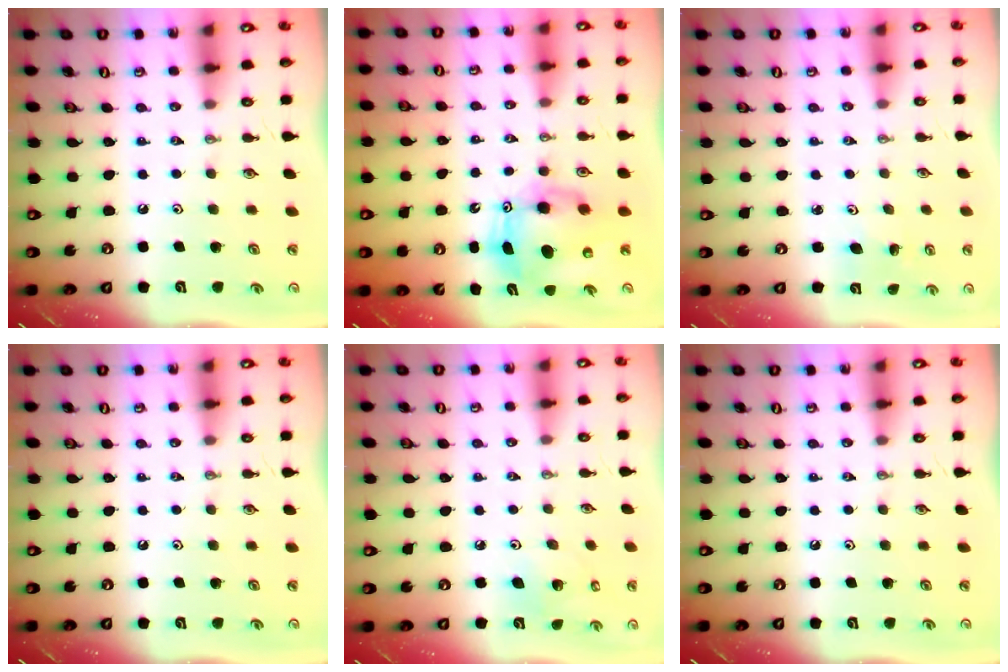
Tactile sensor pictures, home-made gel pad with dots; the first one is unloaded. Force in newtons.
{"total": 9.8, "press": 9.5, "slide": 2.1}
{"total": 4.7, "press": 4.7, "slide": 0.4}
{"total": 0.0}
{"total": 6.0, "press": 5.6, "slide": 2.3}
{"total": 0.0}